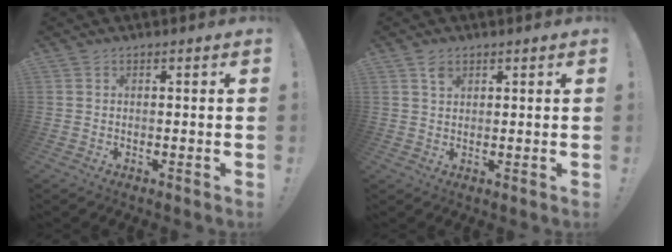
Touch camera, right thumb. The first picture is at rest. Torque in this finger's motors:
{"motor_torque": [0.08, 0.36, 0.03, -0.04, 0.00]}